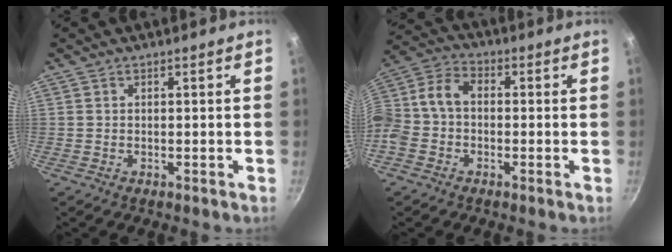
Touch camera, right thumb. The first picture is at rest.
{"total": 10.0, "force": [-1.7, 7.4, 6.4], "torque": [-0.127, 0.042, -0.053]}